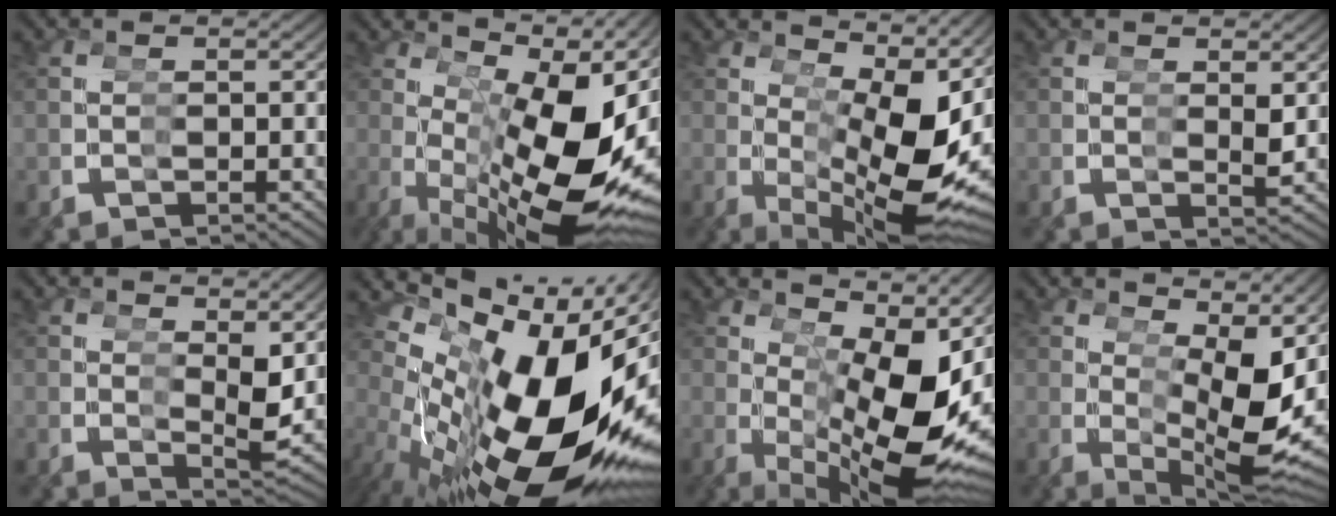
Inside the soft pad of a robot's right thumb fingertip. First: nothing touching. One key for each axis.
{"total": 16.4, "fx": -0.7, "fy": 8.3, "fz": 14.1, "tx": -0.232, "ty": -0.037, "tz": 0.017}
{"total": 13.4, "fx": -1.5, "fy": 6.8, "fz": 11.4, "tx": -0.188, "ty": -0.053, "tz": 0.010}
{"total": 1.5, "fx": 1.0, "fy": 0.3, "fz": 1.1, "tx": -0.007, "ty": 0.000, "tz": 0.012}
{"total": 3.4, "fx": 1.3, "fy": 1.3, "fz": 2.9, "tx": -0.043, "ty": -0.009, "tz": 0.019}
{"total": 22.1, "fx": -1.4, "fy": 13.6, "fz": 17.4, "tx": -0.286, "ty": -0.041, "tz": 0.002}
{"total": 15.4, "fx": -2.0, "fy": 8.3, "fz": 12.9, "tx": -0.218, "ty": -0.055, "tz": 0.004}
{"total": 9.3, "fx": 0.1, "fy": 4.3, "fz": 8.3, "tx": -0.141, "ty": -0.037, "tz": 0.023}